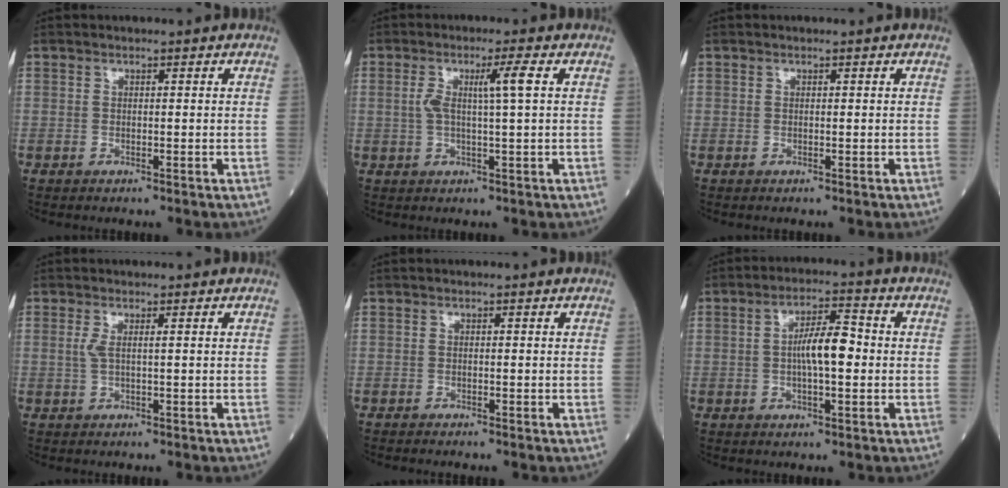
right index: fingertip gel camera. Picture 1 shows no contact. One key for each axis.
{"total": 4.7, "fx": 0.9, "fy": -0.5, "fz": 4.6, "tx": -0.088, "ty": 0.006, "tz": 0.019}
{"total": 0.0}
{"total": 1.6, "fx": 0.3, "fy": 0.0, "fz": 1.6, "tx": -0.044, "ty": 0.002, "tz": 0.006}
{"total": 1.1, "fx": -1.0, "fy": 0.0, "fz": 0.4, "tx": -0.006, "ty": 0.000, "tz": -0.013}
{"total": 6.7, "fx": -0.2, "fy": 1.6, "fz": 6.5, "tx": -0.117, "ty": 0.013, "tz": -0.006}